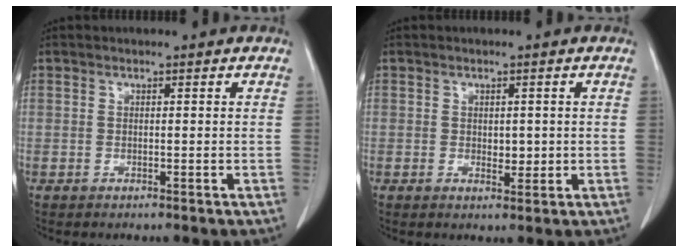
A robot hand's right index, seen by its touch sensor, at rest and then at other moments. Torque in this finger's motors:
{"motor_torque": [0.29, -0.02, 0.11, 0.03]}